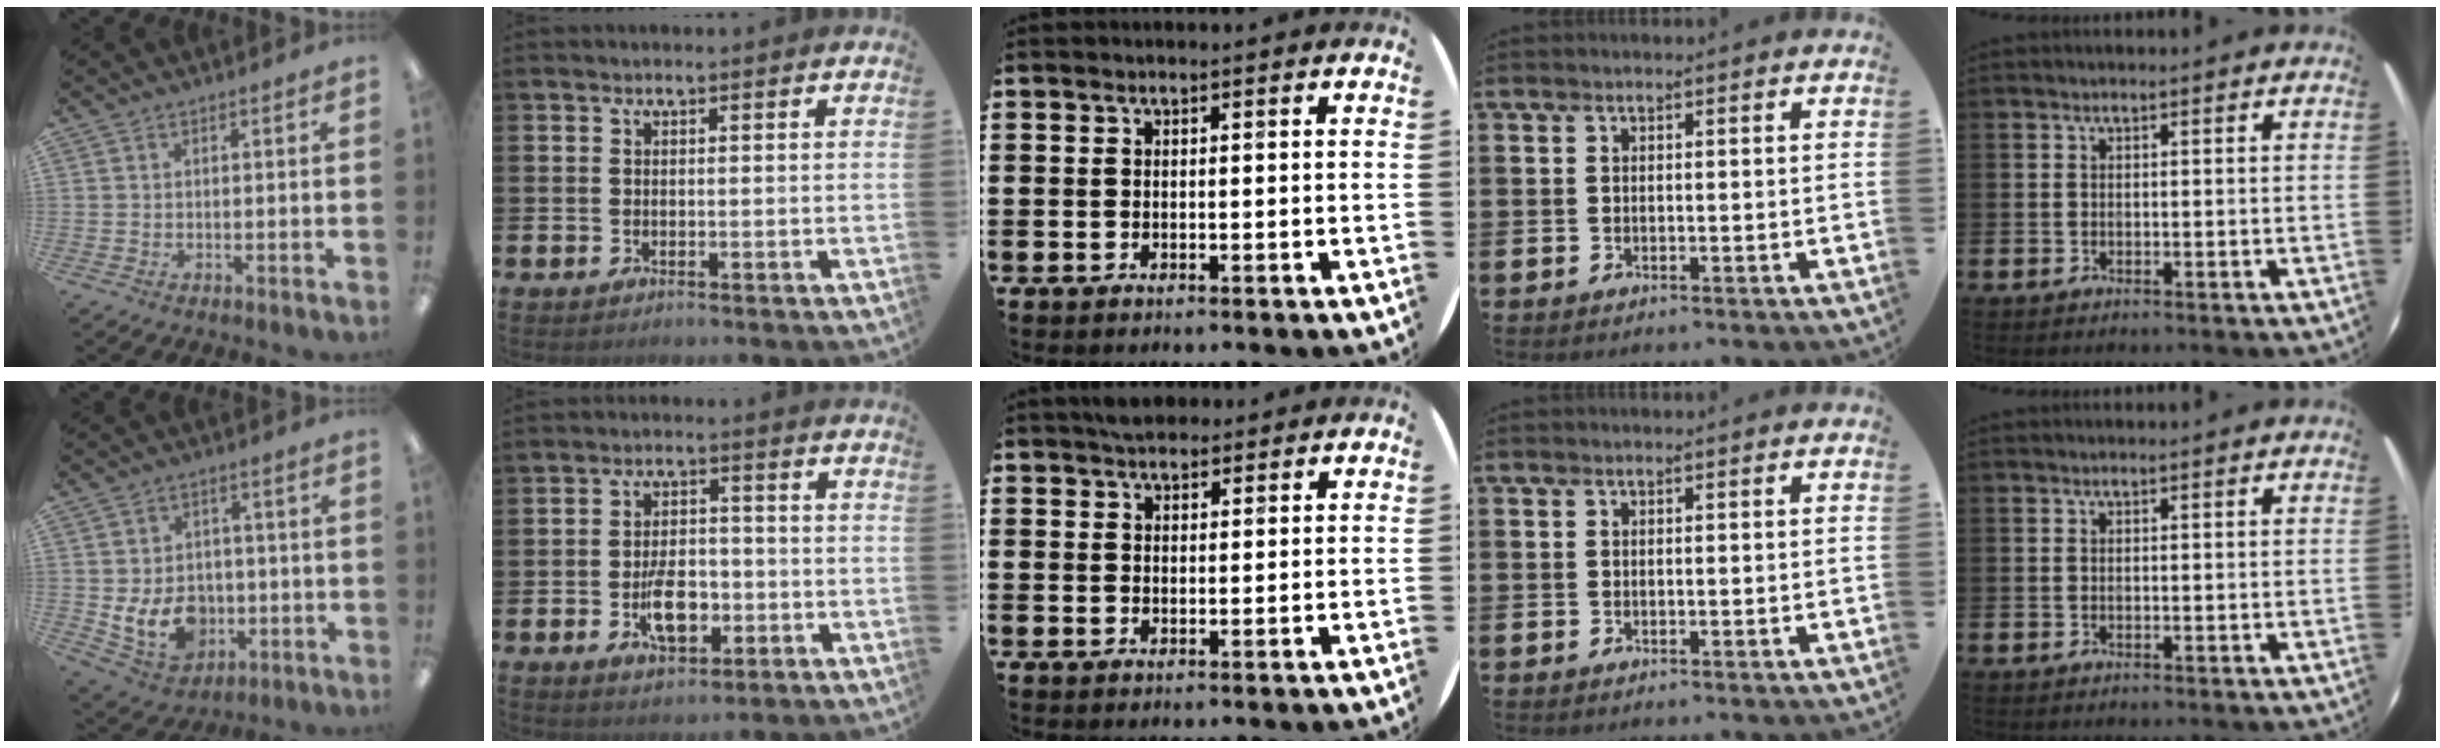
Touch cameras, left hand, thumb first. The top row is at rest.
{"thumb": {"total": 10.8, "force": [-2.3, 8.6, 6.1], "torque": [-0.128, 0.013, -0.037]}, "index": {"total": 6.4, "force": [-1.9, 3.5, 5.1], "torque": [-0.084, 0.007, -0.035]}, "middle": {"total": 2.6, "force": [2.4, 0.9, 0.3], "torque": [-0.002, 0.000, 0.043]}}